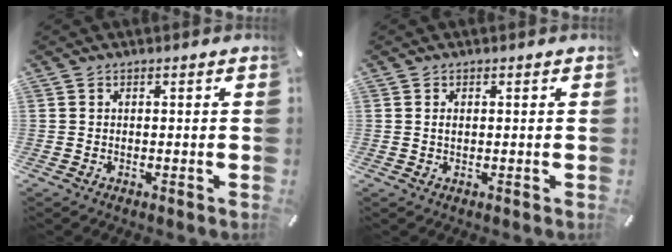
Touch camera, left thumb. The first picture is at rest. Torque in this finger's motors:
{"motor_torque": [-0.20, -0.29, 0.25, -0.07, 0.01]}